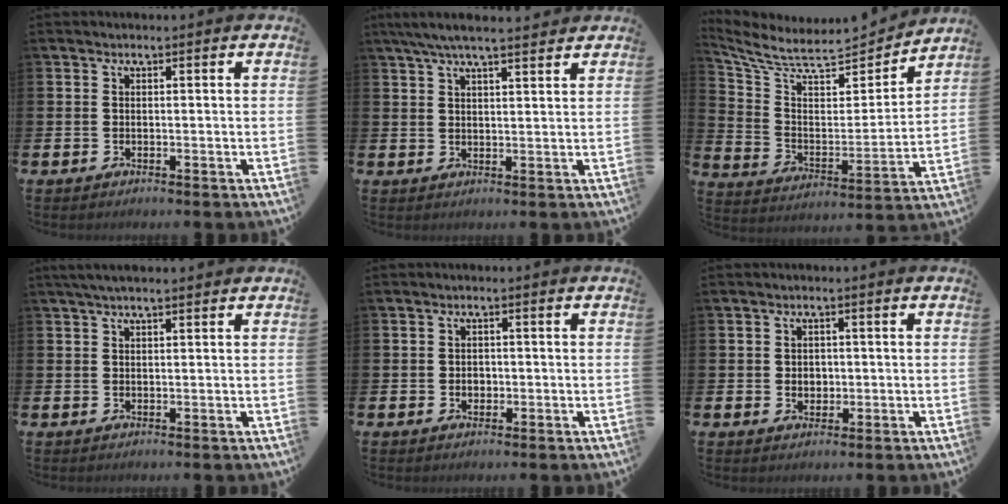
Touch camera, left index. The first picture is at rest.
{"total": 5.3, "force": [4.7, 0.6, 2.5], "torque": [-0.055, -0.009, 0.085]}
{"total": 7.5, "force": [6.9, 2.0, 2.0], "torque": [-0.083, -0.062, 0.115]}
{"total": 2.2, "force": [1.7, 0.3, 1.4], "torque": [-0.026, 0.003, 0.030]}
{"total": 1.5, "force": [-0.2, 1.3, 0.7], "torque": [0.000, 0.002, -0.009]}
{"total": 1.9, "force": [0.2, 1.7, 0.8], "torque": [0.003, 0.000, -0.004]}